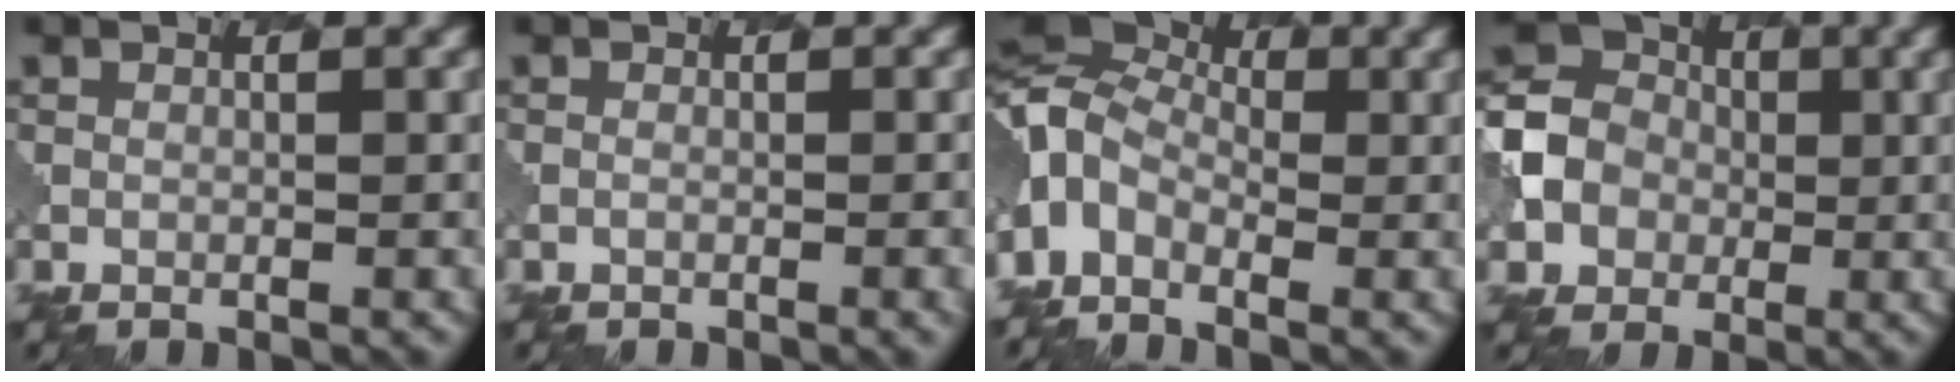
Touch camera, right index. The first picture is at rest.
{"total": 2.1, "force": [-0.4, 0.9, 1.8], "torque": [-0.003, 0.007, -0.013]}
{"total": 8.3, "force": [-0.8, 5.8, 6.0], "torque": [-0.142, 0.013, -0.022]}
{"total": 7.1, "force": [-0.4, 6.5, 3.0], "torque": [-0.069, 0.005, -0.023]}